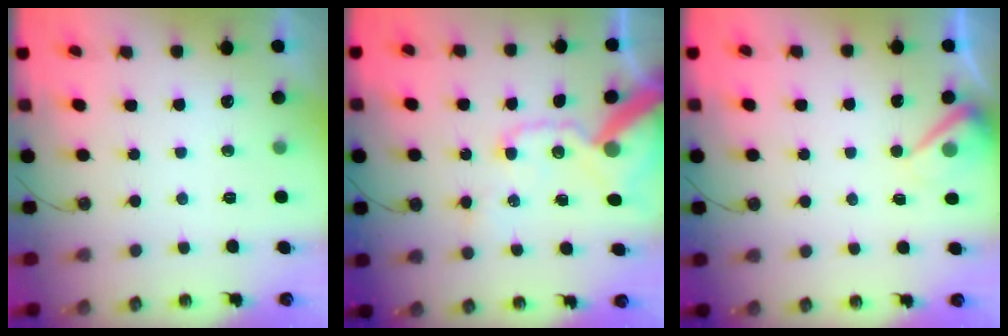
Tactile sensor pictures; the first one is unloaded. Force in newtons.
{"total": 17.1, "press": 16.9, "slide": 2.5}
{"total": 5.7, "press": 5.6, "slide": 1.1}